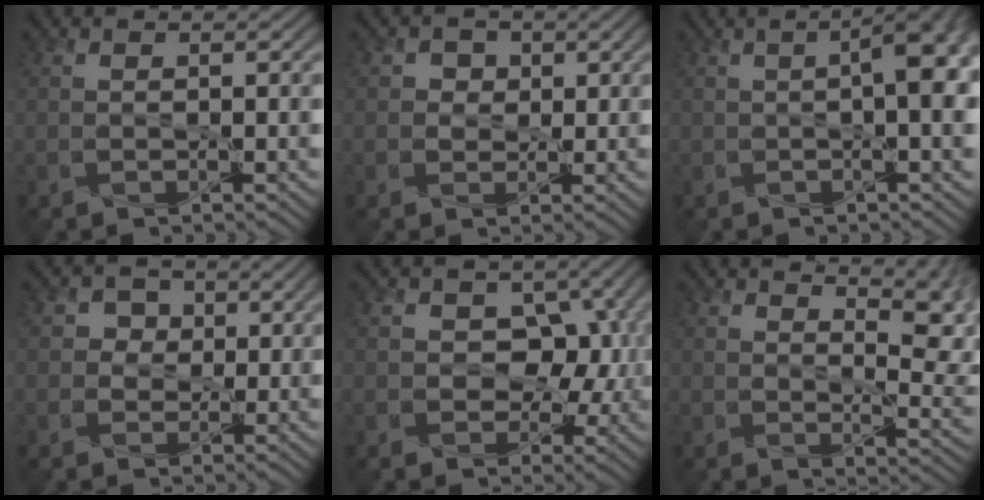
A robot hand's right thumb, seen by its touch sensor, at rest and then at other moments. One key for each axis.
{"total": 2.4, "fx": 0.7, "fy": 2.2, "fz": 0.7, "tx": -0.013, "ty": -0.002, "tz": 0.007}
{"total": 5.9, "fx": 0.3, "fy": 1.5, "fz": 5.8, "tx": -0.078, "ty": 0.007, "tz": 0.007}
{"total": 3.0, "fx": 0.5, "fy": 2.8, "fz": 0.9, "tx": -0.010, "ty": 0.000, "tz": -0.004}
{"total": 7.2, "fx": 0.5, "fy": 5.5, "fz": 4.7, "tx": -0.059, "ty": -0.004, "tz": -0.002}
{"total": 8.8, "fx": 5.9, "fy": 2.5, "fz": 6.0, "tx": -0.093, "ty": -0.002, "tz": 0.092}